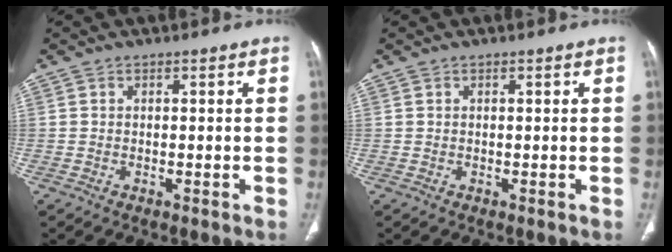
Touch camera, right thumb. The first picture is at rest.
{"total": 0.0}